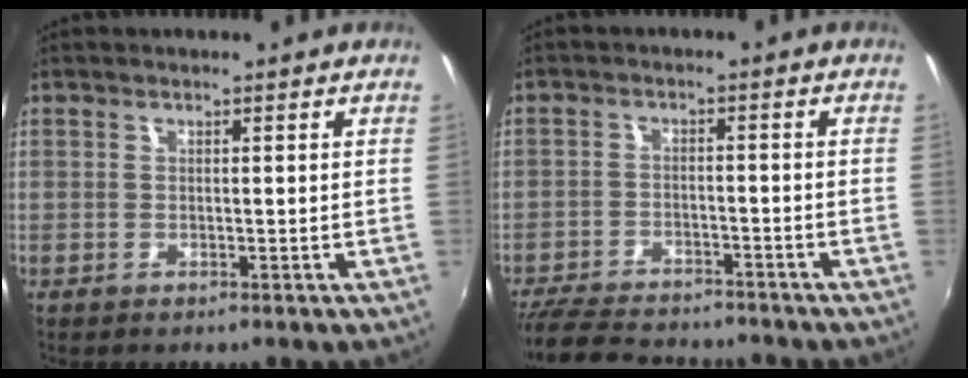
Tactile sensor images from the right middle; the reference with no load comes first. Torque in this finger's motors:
{"motor_torque": [1.09, -1.05, 0.25, 0.13]}